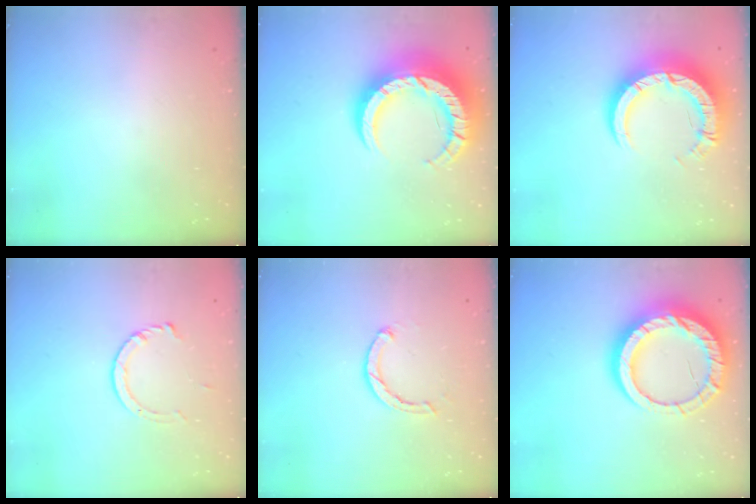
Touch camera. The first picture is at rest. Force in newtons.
{"total": 17.5, "press": 17.4, "slide": 1.5}
{"total": 14.5, "press": 14.4, "slide": 1.4}
{"total": 3.9, "press": 3.9, "slide": 0.4}
{"total": 2.3, "press": 2.3, "slide": 0.3}
{"total": 20.2, "press": 20.1, "slide": 2.0}